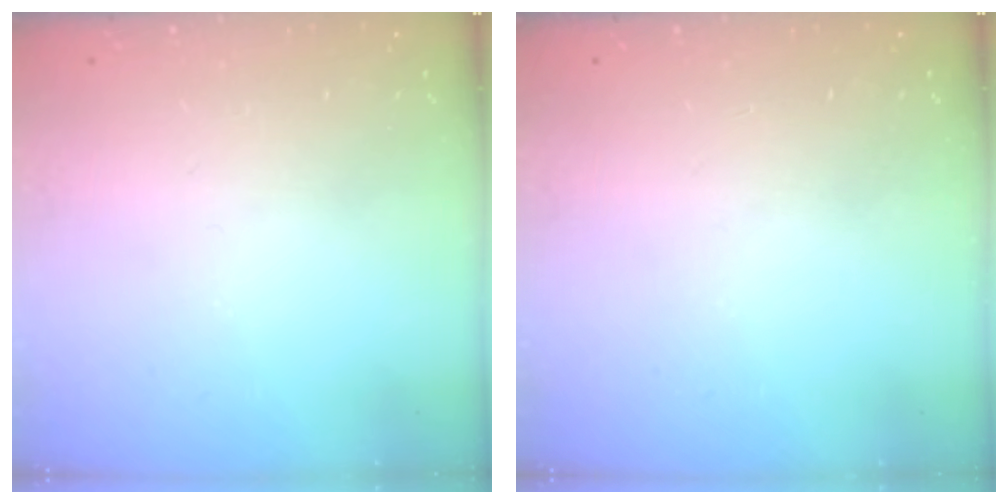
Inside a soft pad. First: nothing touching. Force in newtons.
{"total": 0.0}